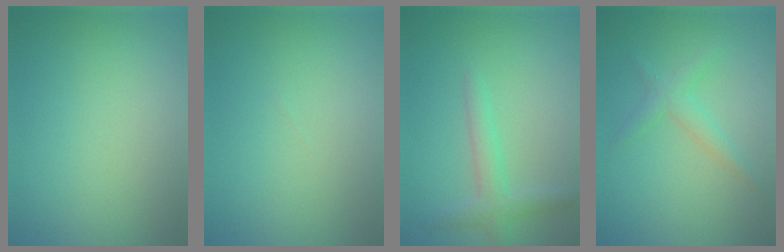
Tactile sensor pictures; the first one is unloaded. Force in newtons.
{"total": 0.0}
{"total": 2.2, "press": 2.2, "slide": 0.1}
{"total": 1.9, "press": 1.9, "slide": 0.1}